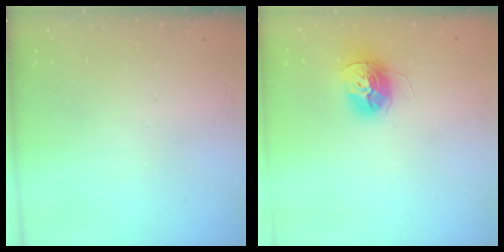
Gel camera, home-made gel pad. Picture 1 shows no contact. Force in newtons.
{"total": 12.8, "press": 12.7, "slide": 1.3}